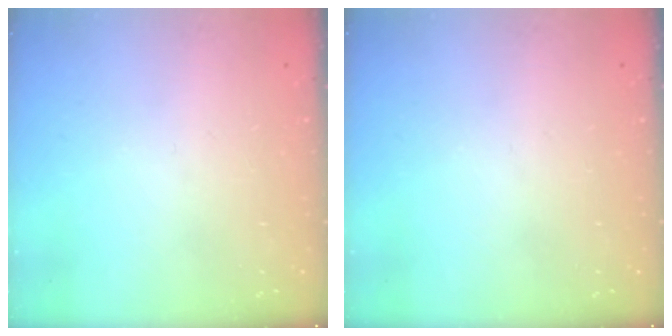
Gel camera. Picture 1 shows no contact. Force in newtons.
{"total": 0.0}